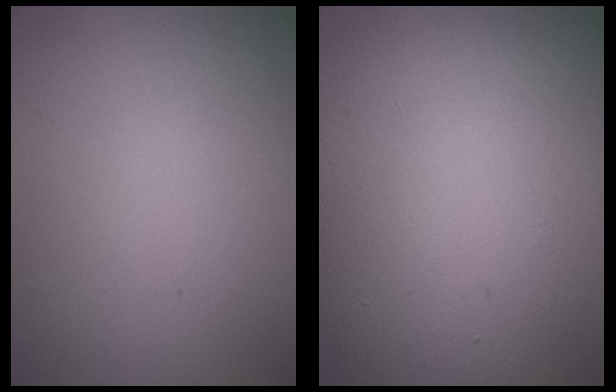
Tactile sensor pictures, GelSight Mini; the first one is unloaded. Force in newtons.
{"total": 17.3, "press": 17.3, "slide": 1.1}